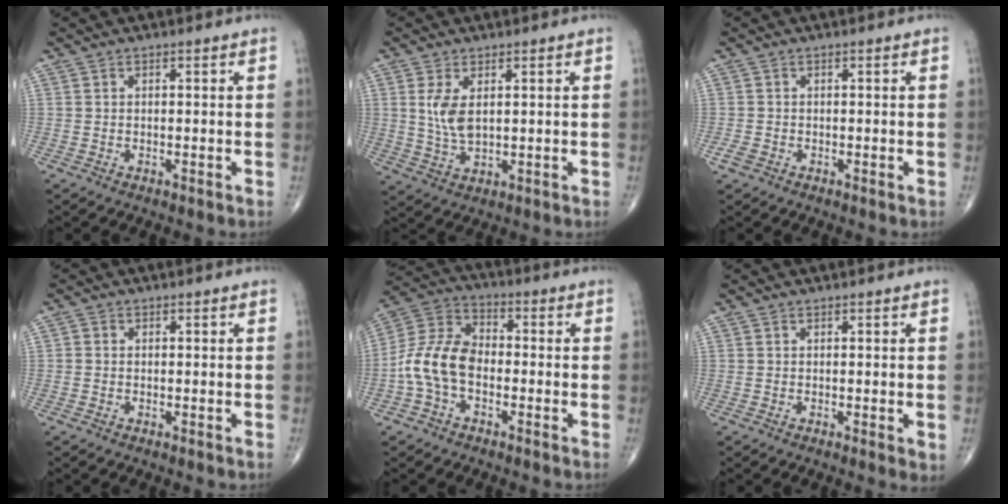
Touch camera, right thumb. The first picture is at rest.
{"total": 5.7, "force": [1.4, 2.8, 4.8], "torque": [-0.097, -0.011, 0.037]}
{"total": 1.6, "force": [-0.7, 1.1, 0.9], "torque": [-0.022, -0.003, -0.016]}
{"total": 0.7, "force": [0.0, 0.7, 0.3], "torque": [-0.002, 0.001, -0.004]}
{"total": 11.1, "force": [-2.6, 7.2, 8.1], "torque": [-0.155, 0.037, -0.062]}
{"total": 1.7, "force": [0.3, 0.6, 1.6], "torque": [-0.023, -0.006, 0.005]}